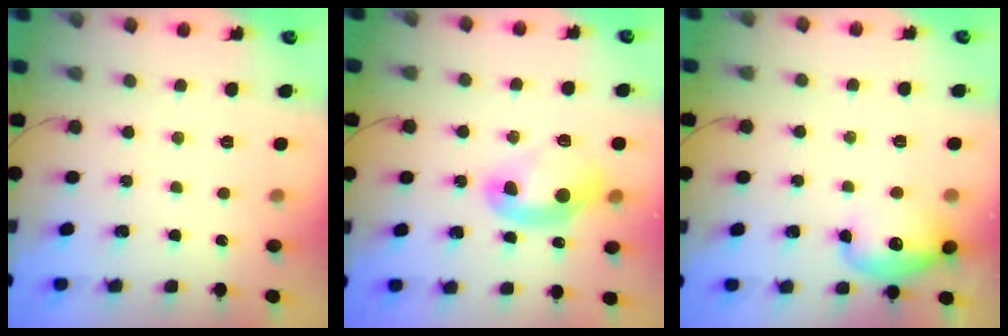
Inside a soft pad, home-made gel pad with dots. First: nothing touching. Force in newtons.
{"total": 10.4, "press": 10.4, "slide": 1.0}
{"total": 14.0, "press": 13.8, "slide": 2.4}